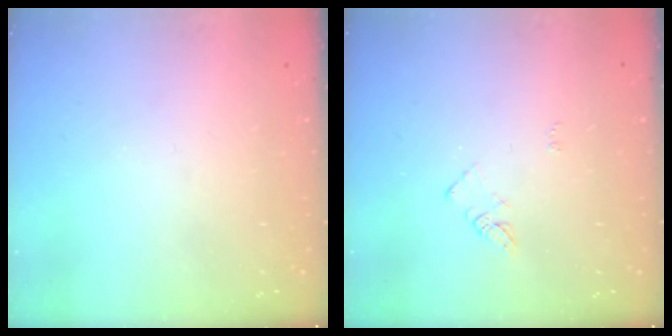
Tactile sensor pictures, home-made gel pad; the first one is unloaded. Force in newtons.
{"total": 3.8, "press": 3.8, "slide": 0.4}